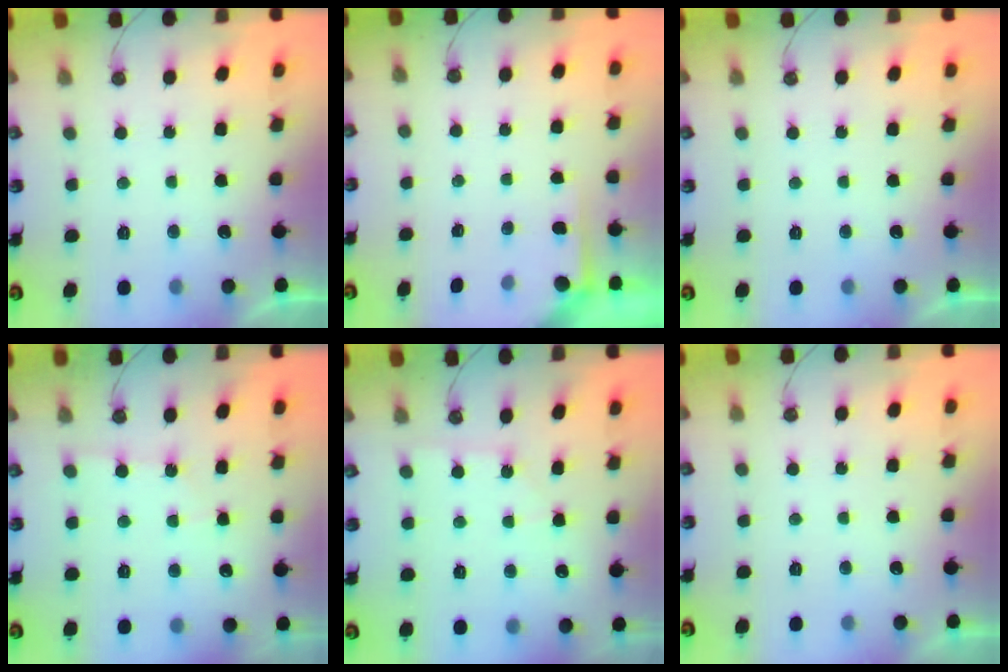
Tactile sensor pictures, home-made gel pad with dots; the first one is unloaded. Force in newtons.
{"total": 1.5, "press": 1.5, "slide": 0.3}
{"total": 0.0}
{"total": 2.7, "press": 2.7, "slide": 0.3}
{"total": 3.4, "press": 3.4, "slide": 0.4}
{"total": 0.0}